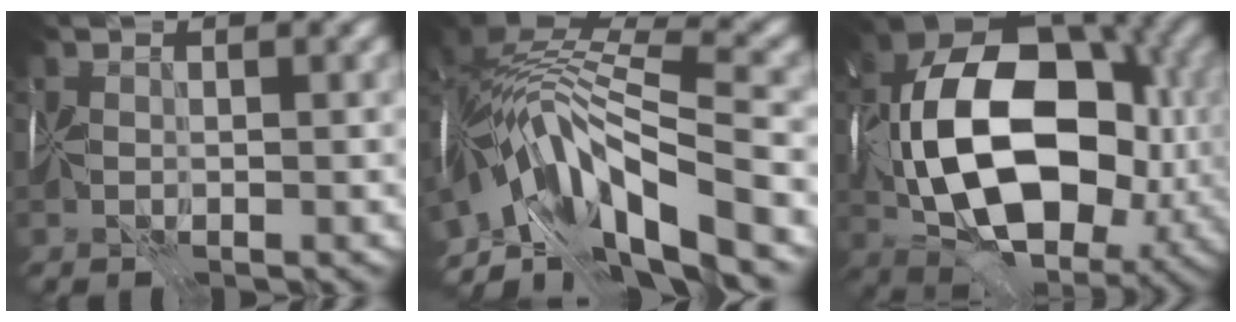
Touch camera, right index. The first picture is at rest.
{"total": 12.8, "force": [-5.5, 4.7, 10.6], "torque": [-0.191, 0.024, -0.086]}
{"total": 16.4, "force": [-0.9, 10.2, 12.8], "torque": [-0.216, 0.016, -0.017]}